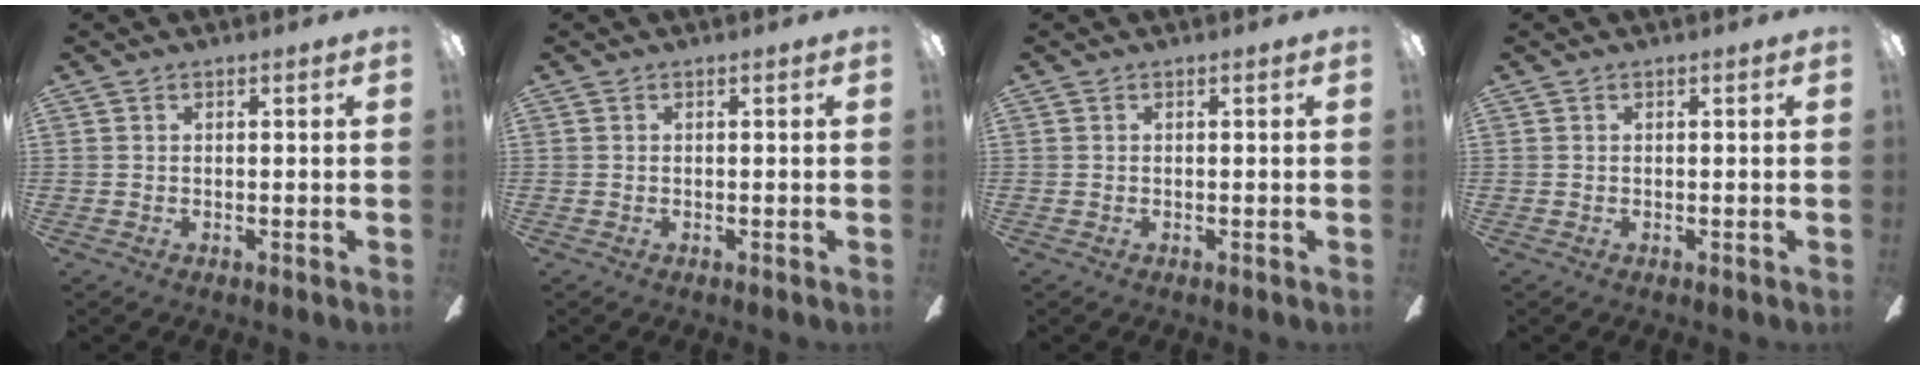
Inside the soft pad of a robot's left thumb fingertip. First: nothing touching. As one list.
[{"total": 0.0}, {"total": 0.0}, {"total": 0.0}]